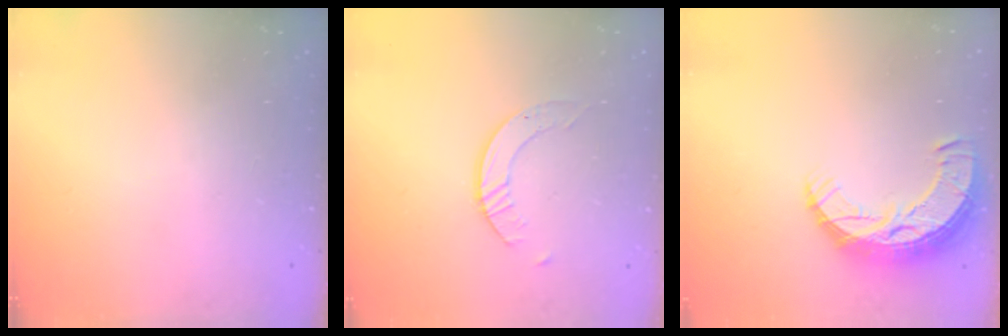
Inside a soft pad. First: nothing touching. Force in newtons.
{"total": 2.6, "press": 2.5, "slide": 0.3}
{"total": 11.1, "press": 11.0, "slide": 0.8}